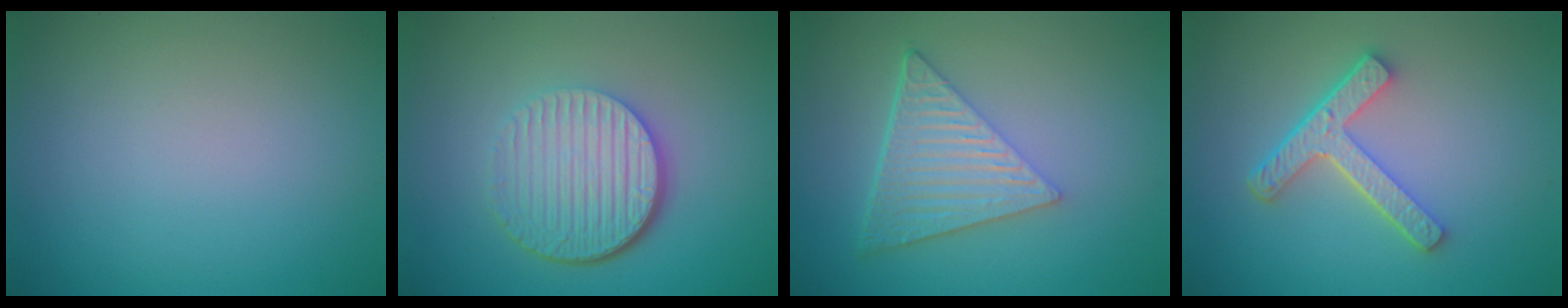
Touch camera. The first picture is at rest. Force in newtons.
{"total": 6.2, "press": 4.2, "slide": 4.5}
{"total": 6.4, "press": 4.4, "slide": 4.7}
{"total": 4.2, "press": 3.1, "slide": 2.8}